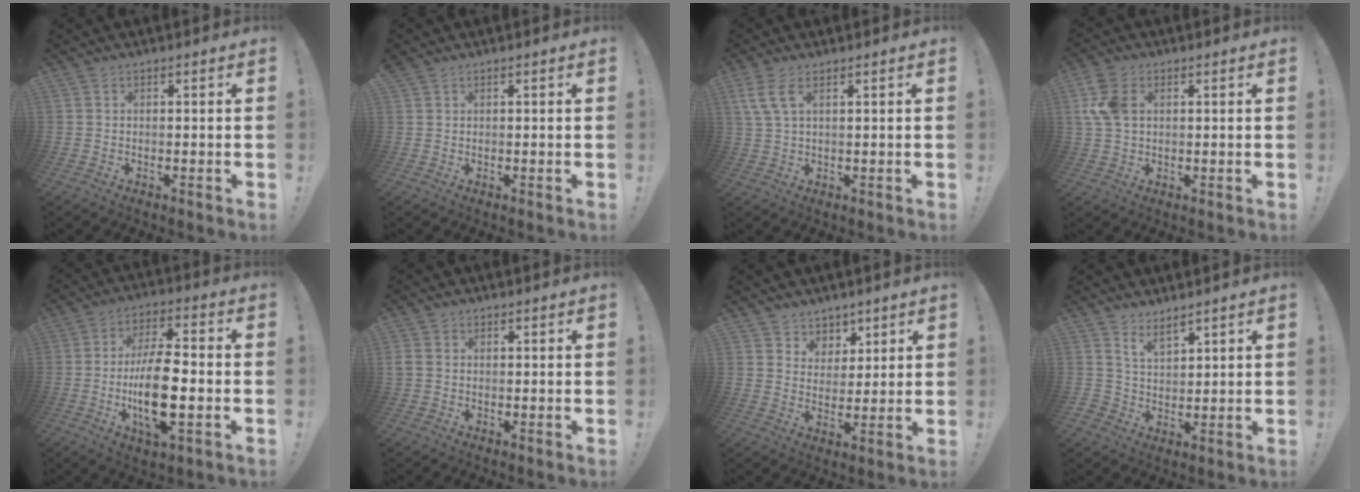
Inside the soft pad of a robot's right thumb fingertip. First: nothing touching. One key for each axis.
{"total": 1.0, "fx": 0.8, "fy": 0.5, "fz": 0.3, "tx": 0.000, "ty": -0.002, "tz": 0.014}
{"total": 5.7, "fx": 2.8, "fy": 2.1, "fz": 4.5, "tx": -0.090, "ty": 0.000, "tz": 0.054}
{"total": 8.3, "fx": 2.4, "fy": 5.8, "fz": 5.4, "tx": -0.122, "ty": 0.008, "tz": 0.048}
{"total": 15.7, "fx": -3.0, "fy": 5.8, "fz": 14.2, "tx": -0.265, "ty": -0.002, "tz": -0.053}
{"total": 2.9, "fx": 1.0, "fy": 2.4, "fz": 1.2, "tx": -0.024, "ty": 0.002, "tz": 0.021}
{"total": 6.7, "fx": 4.5, "fy": 4.9, "fz": -0.3, "tx": 0.004, "ty": -0.044, "tz": 0.089}
{"total": 6.1, "fx": 5.0, "fy": 3.1, "fz": 1.6, "tx": -0.036, "ty": -0.028, "tz": 0.096}